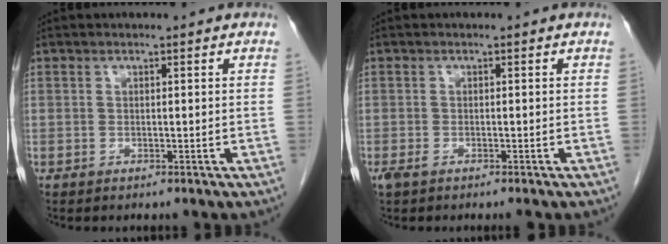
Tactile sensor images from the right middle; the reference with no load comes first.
{"total": 1.9, "force": [-1.4, 0.4, 1.2], "torque": [-0.020, -0.006, -0.022]}